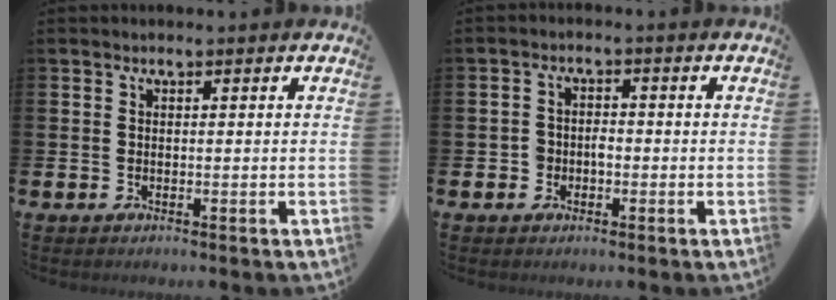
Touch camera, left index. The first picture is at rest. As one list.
[{"total": 2.0, "force": [-0.7, 1.8, 0.8], "torque": [-0.006, 0.001, -0.020]}]